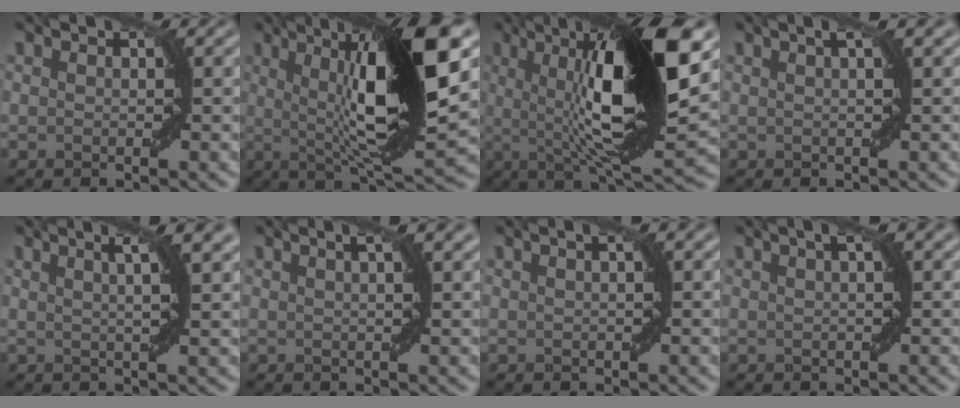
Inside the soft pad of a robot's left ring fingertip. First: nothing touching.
{"total": 13.7, "force": [2.6, 2.7, 13.2], "torque": [-0.197, 0.017, 0.040]}
{"total": 15.2, "force": [2.7, 3.4, 14.6], "torque": [-0.212, 0.009, 0.037]}
{"total": 2.9, "force": [1.4, 0.9, 2.4], "torque": [-0.017, 0.008, 0.002]}
{"total": 5.4, "force": [2.5, 1.5, 4.5], "torque": [-0.045, 0.026, 0.005]}
{"total": 3.4, "force": [1.7, 1.2, 2.7], "torque": [-0.015, 0.014, -0.004]}
{"total": 1.4, "force": [0.4, 0.3, 1.3], "torque": [-0.014, 0.003, 0.001]}
{"total": 2.1, "force": [0.7, 0.4, 1.9], "torque": [-0.025, 0.010, 0.006]}